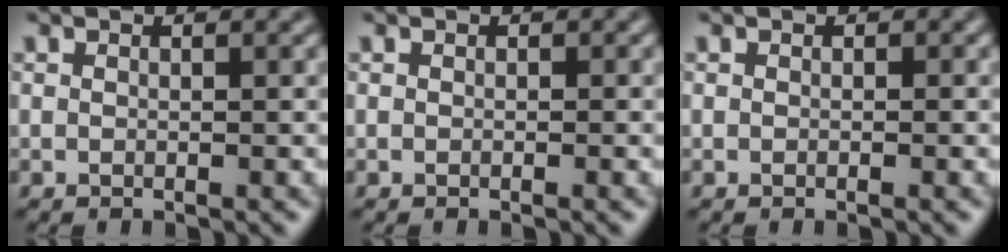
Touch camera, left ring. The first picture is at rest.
{"total": 0.0}
{"total": 0.0}